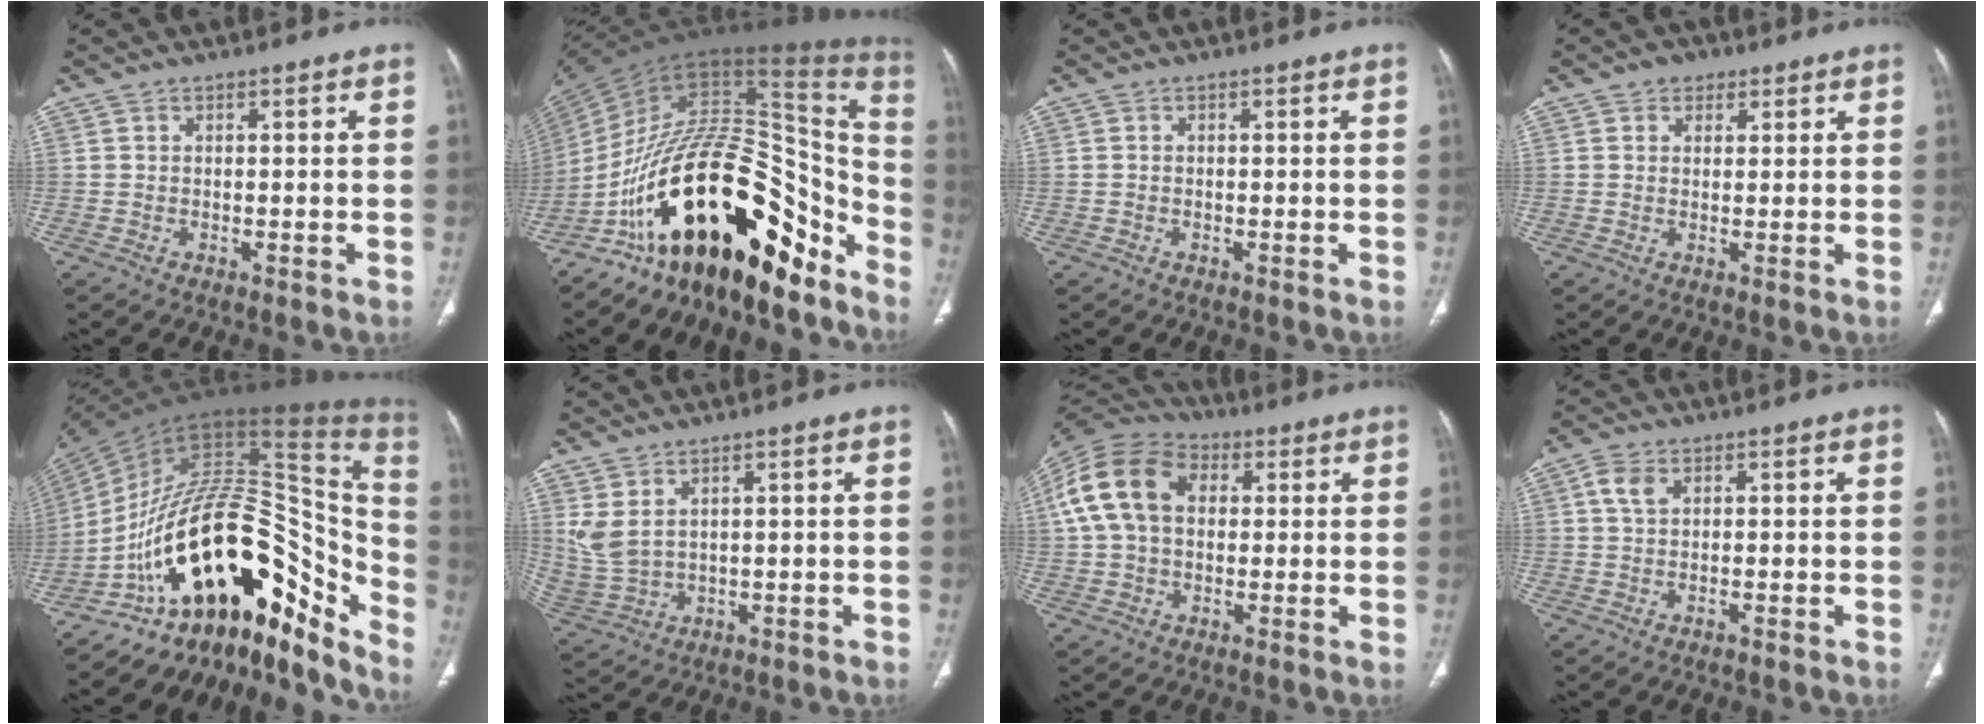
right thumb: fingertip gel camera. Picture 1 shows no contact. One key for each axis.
{"total": 32.8, "fx": -18.9, "fy": 14.3, "fz": 22.8, "tx": -0.297, "ty": 0.107, "tz": -0.298}
{"total": 0.0}
{"total": 3.6, "fx": 1.8, "fy": 2.8, "fz": 1.2, "tx": 0.004, "ty": -0.005, "tz": 0.025}
{"total": 34.3, "fx": -17.3, "fy": 15.8, "fz": 25.0, "tx": -0.297, "ty": 0.112, "tz": -0.260}
{"total": 6.4, "fx": 2.5, "fy": 3.7, "fz": 4.6, "tx": -0.105, "ty": -0.010, "tz": 0.071}
{"total": 15.6, "fx": 2.9, "fy": 11.2, "fz": 10.6, "tx": -0.201, "ty": 0.032, "tz": 0.046}
{"total": 3.0, "fx": 0.8, "fy": 1.9, "fz": 2.2, "tx": -0.054, "ty": 0.003, "tz": 0.013}